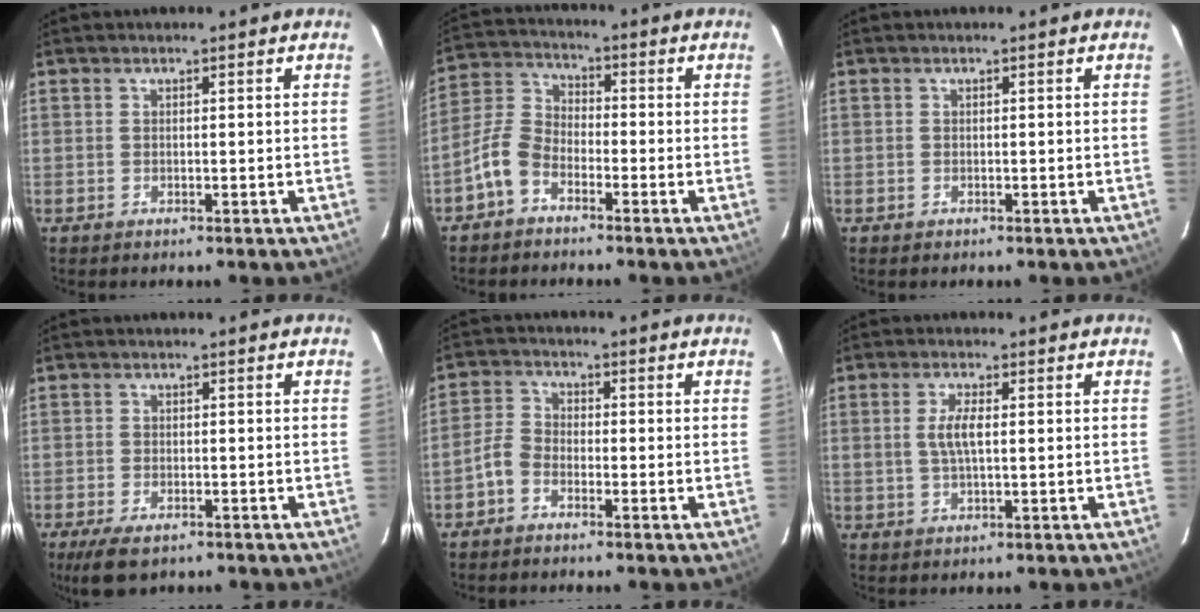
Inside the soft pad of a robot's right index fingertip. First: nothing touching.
{"total": 6.7, "force": [-4.1, 3.9, 3.6], "torque": [-0.087, 0.020, -0.091]}
{"total": 0.7, "force": [-0.4, 0.5, 0.1], "torque": [-0.001, -0.001, -0.005]}
{"total": 6.0, "force": [-4.1, 2.7, 3.5], "torque": [-0.087, -0.022, -0.071]}
{"total": 3.7, "force": [-2.3, 2.3, 1.7], "torque": [-0.042, 0.013, -0.050]}
{"total": 3.9, "force": [0.4, 1.2, 3.6], "torque": [-0.073, 0.003, 0.011]}